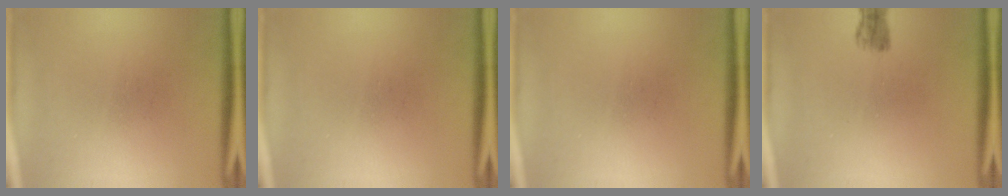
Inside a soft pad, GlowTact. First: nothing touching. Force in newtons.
{"total": 0.0}
{"total": 0.0}
{"total": 2.1}